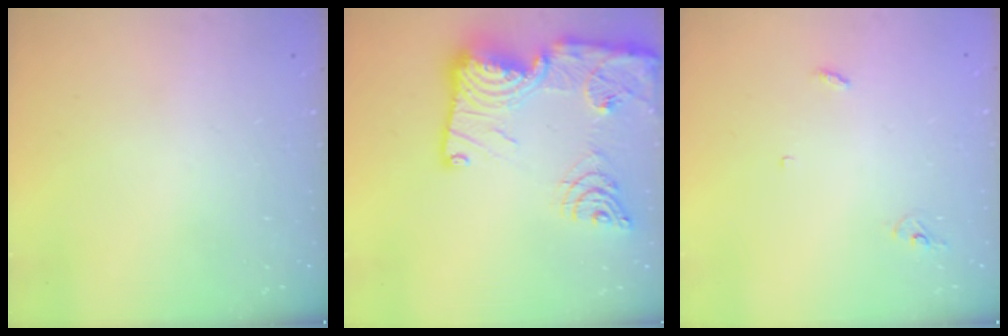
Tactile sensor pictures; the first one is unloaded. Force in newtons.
{"total": 25.2, "press": 25.1, "slide": 2.6}
{"total": 2.9, "press": 2.9, "slide": 0.2}